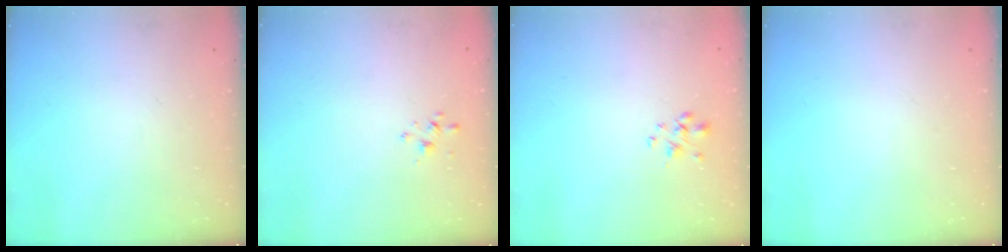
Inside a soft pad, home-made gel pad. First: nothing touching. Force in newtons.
{"total": 1.8, "press": 1.7, "slide": 0.4}
{"total": 1.9, "press": 1.7, "slide": 0.8}
{"total": 0.0}